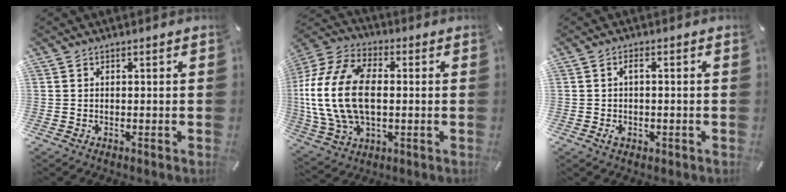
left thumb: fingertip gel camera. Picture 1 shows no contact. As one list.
[{"total": 19.5, "force": [-0.3, 12.8, 14.7], "torque": [-0.338, 0.001, -0.013]}, {"total": 2.9, "force": [-0.5, 1.5, 2.4], "torque": [-0.050, 0.003, -0.011]}]